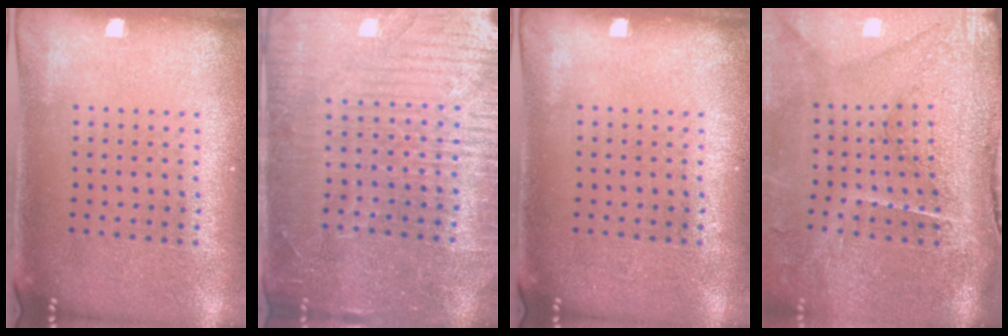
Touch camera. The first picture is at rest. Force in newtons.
{"total": 4.4, "press": 4.1, "slide": 1.5}
{"total": 0.0}
{"total": 4.8, "press": 3.8, "slide": 3.0}